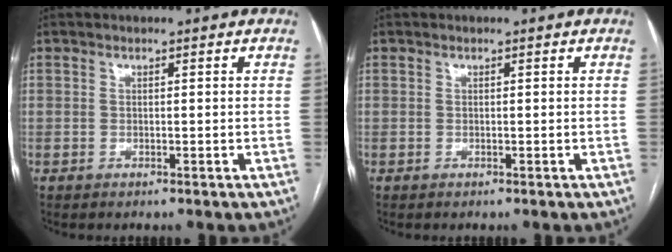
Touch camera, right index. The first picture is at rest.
{"total": 0.0}